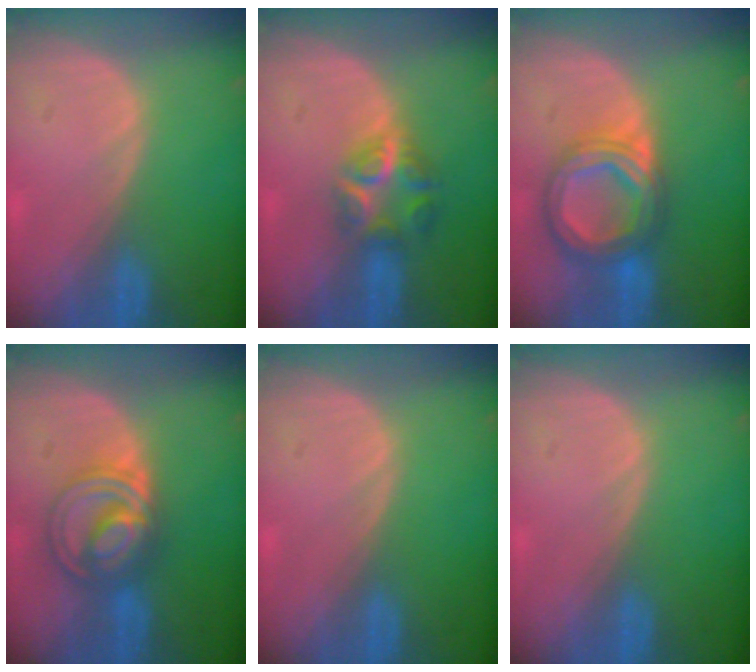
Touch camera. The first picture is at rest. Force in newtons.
{"total": 5.9, "press": 5.5, "slide": 2.2}
{"total": 8.5, "press": 8.5, "slide": 0.7}
{"total": 7.4, "press": 7.3, "slide": 0.4}
{"total": 0.0}
{"total": 0.0}